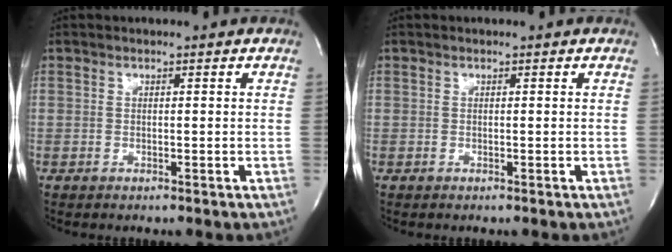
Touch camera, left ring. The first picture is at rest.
{"total": 0.0}